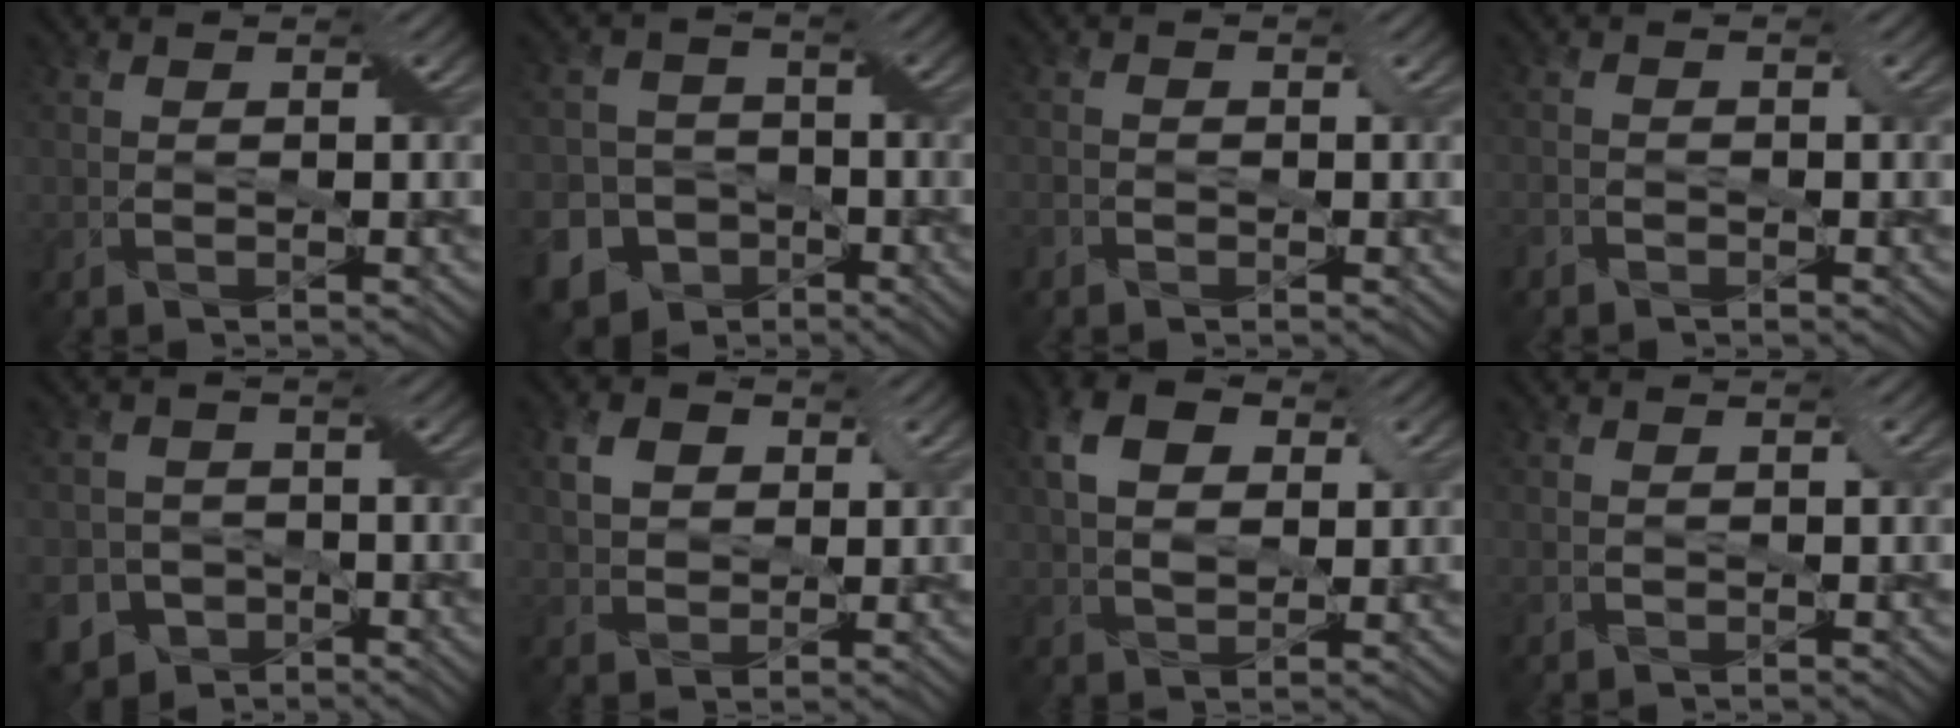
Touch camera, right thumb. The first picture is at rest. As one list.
[{"total": 12.6, "force": [-6.4, 10.3, 3.2], "torque": [-0.097, -0.036, -0.122]}, {"total": 1.7, "force": [-1.1, 1.2, 0.5], "torque": [-0.010, 0.003, -0.025]}, {"total": 1.7, "force": [-1.3, 0.9, 0.6], "torque": [-0.016, 0.000, -0.031]}, {"total": 9.5, "force": [-4.9, 7.9, 2.1], "torque": [-0.055, -0.025, -0.099]}, {"total": 4.2, "force": [1.7, 3.1, 2.3], "torque": [-0.055, 0.005, 0.027]}, {"total": 7.2, "force": [2.4, 4.5, 5.1], "torque": [-0.110, 0.009, 0.040]}, {"total": 0.8, "force": [0.0, 0.5, 0.6], "torque": [-0.017, 0.000, 0.003]}]